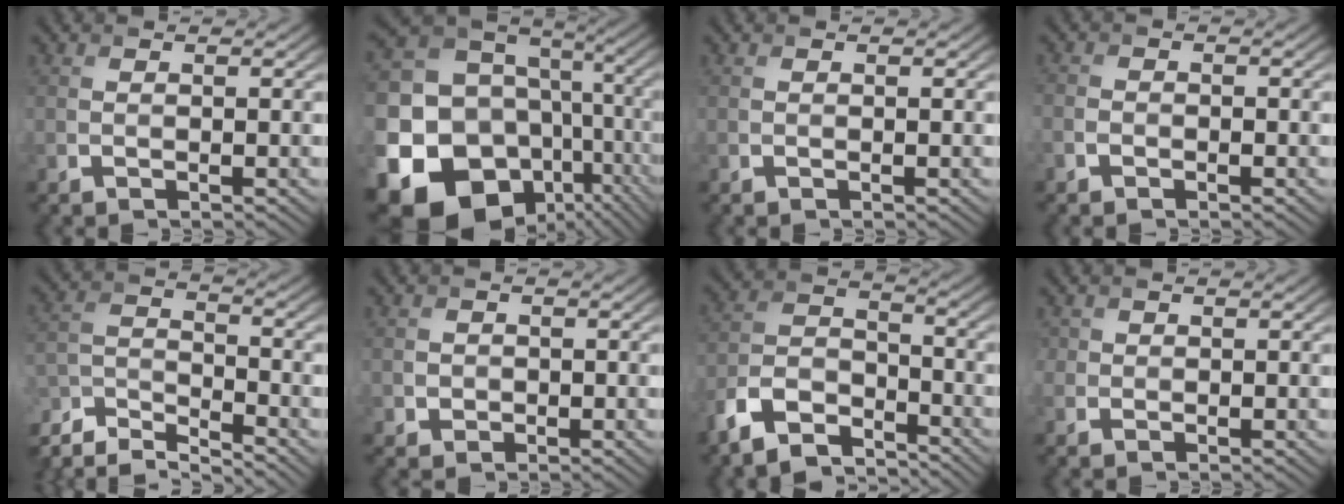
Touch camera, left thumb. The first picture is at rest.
{"total": 22.9, "force": [-6.5, 18.6, 11.8], "torque": [-0.287, -0.043, -0.097]}
{"total": 0.0}
{"total": 1.1, "force": [-0.9, 0.6, 0.4], "torque": [-0.009, 0.001, -0.024]}
{"total": 8.1, "force": [-5.8, 2.3, 5.1], "torque": [-0.111, -0.007, -0.120]}
{"total": 1.6, "force": [-0.1, 1.6, 0.3], "torque": [-0.001, 0.000, 0.002]}
{"total": 9.1, "force": [-6.6, 4.2, 4.6], "torque": [-0.102, -0.008, -0.140]}
{"total": 1.3, "force": [0.0, 1.3, 0.0], "torque": [-0.004, -0.001, -0.005]}